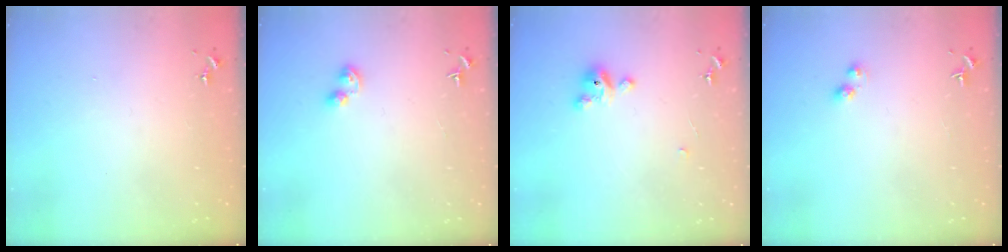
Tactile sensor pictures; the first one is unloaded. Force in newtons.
{"total": 5.4, "press": 5.2, "slide": 1.3}
{"total": 5.2, "press": 5.2, "slide": 0.4}
{"total": 3.6, "press": 3.5, "slide": 0.5}